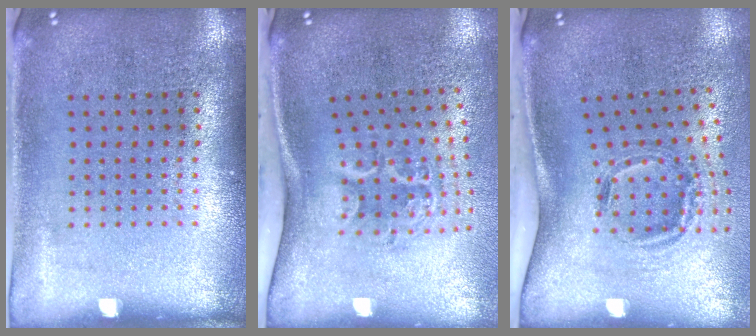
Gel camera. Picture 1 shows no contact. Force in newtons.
{"total": 2.2, "press": 1.4, "slide": 1.7}
{"total": 1.9, "press": 1.2, "slide": 1.4}